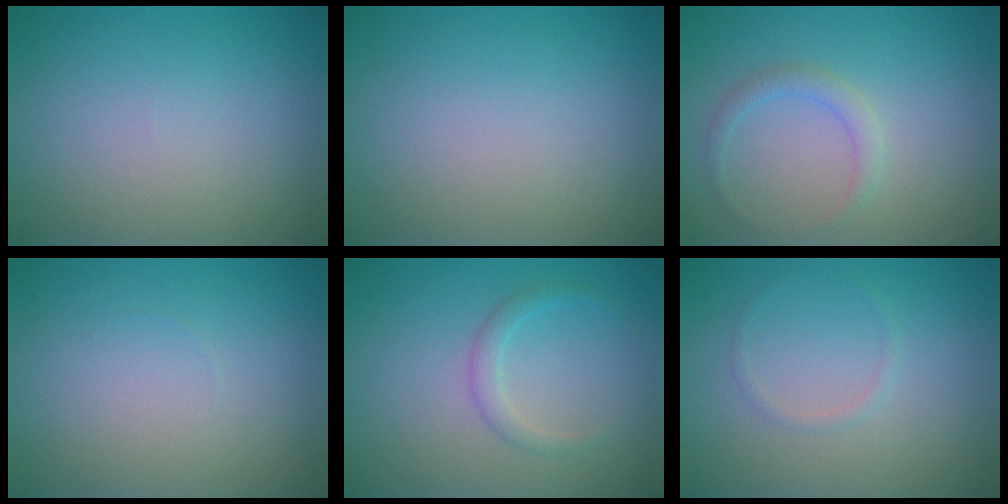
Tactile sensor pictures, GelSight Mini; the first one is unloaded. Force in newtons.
{"total": 0.0}
{"total": 1.5, "press": 1.5, "slide": 0.0}
{"total": 0.0}
{"total": 1.5, "press": 1.5, "slide": 0.0}
{"total": 0.7, "press": 0.7, "slide": 0.1}